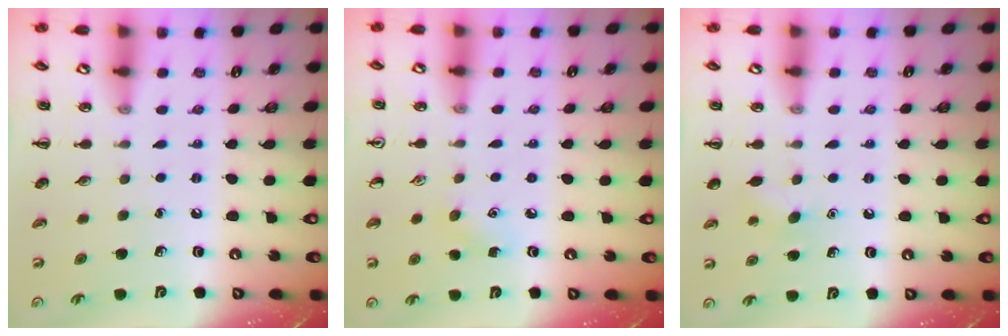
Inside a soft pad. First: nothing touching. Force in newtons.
{"total": 5.0, "press": 4.9, "slide": 1.2}
{"total": 3.8, "press": 3.7, "slide": 0.8}